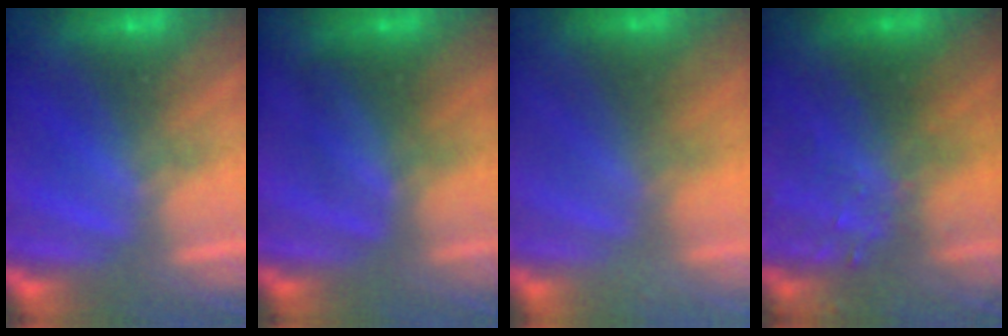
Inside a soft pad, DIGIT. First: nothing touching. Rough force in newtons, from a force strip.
{"total": 2.4}
{"total": 8.5}
{"total": 9.1}